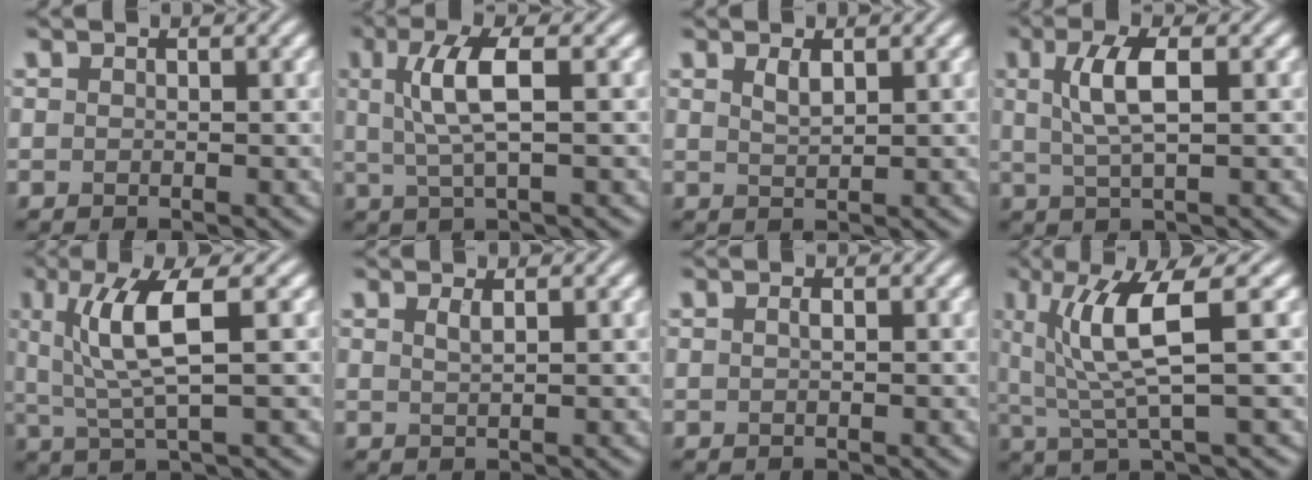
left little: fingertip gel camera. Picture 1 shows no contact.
{"total": 4.8, "force": [1.0, 1.2, 4.6], "torque": [-0.094, 0.004, 0.021]}
{"total": 1.5, "force": [0.9, 0.4, 1.0], "torque": [-0.022, 0.000, 0.019]}
{"total": 4.2, "force": [1.0, 1.2, 3.9], "torque": [-0.081, 0.004, 0.020]}
{"total": 6.1, "force": [1.5, 1.3, 5.8], "torque": [-0.112, 0.000, 0.029]}
{"total": 1.2, "force": [0.6, 0.3, 0.9], "torque": [-0.013, 0.002, 0.009]}
{"total": 0.6, "force": [0.1, 0.1, 0.5], "torque": [-0.012, 0.004, 0.003]}
{"total": 6.9, "force": [1.8, 1.3, 6.5], "torque": [-0.123, -0.001, 0.033]}